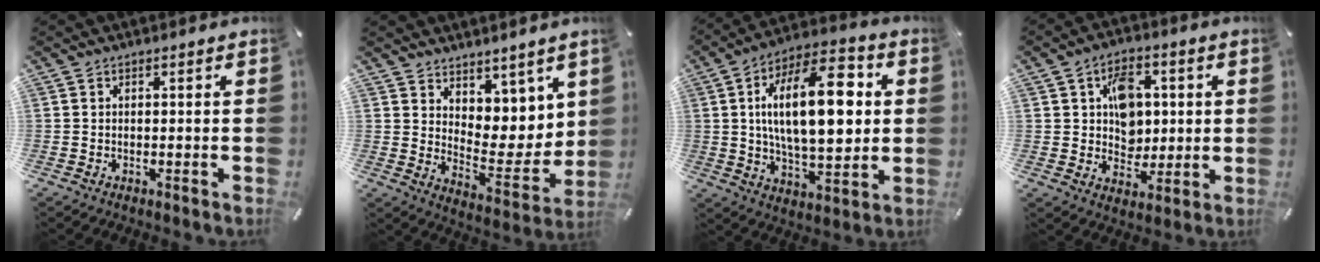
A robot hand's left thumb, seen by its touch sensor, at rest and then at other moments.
{"total": 7.7, "force": [5.3, 5.5, 0.2], "torque": [0.011, -0.081, 0.105]}
{"total": 22.5, "force": [4.0, 10.7, 19.3], "torque": [-0.329, -0.003, 0.058]}
{"total": 9.0, "force": [1.7, 7.5, 4.6], "torque": [-0.056, 0.004, 0.029]}